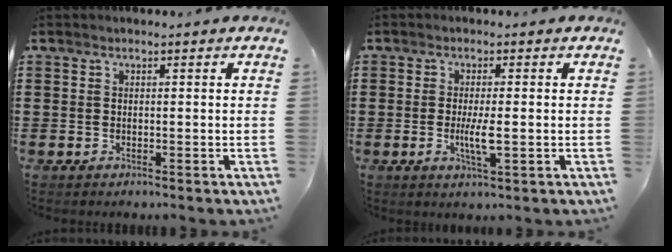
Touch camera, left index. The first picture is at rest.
{"total": 4.1, "force": [-0.4, 0.5, 4.0], "torque": [-0.076, -0.005, -0.011]}